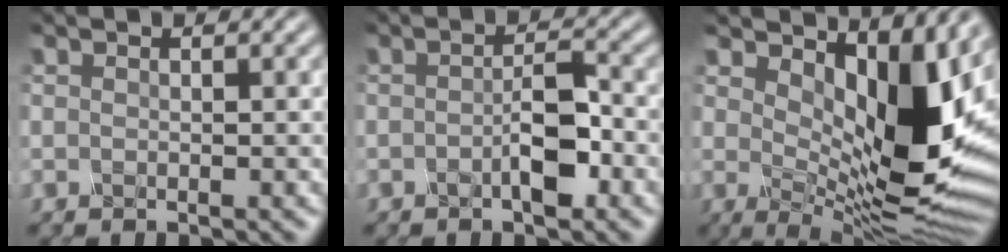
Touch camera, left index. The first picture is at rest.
{"total": 2.4, "force": [-1.0, 0.3, 2.1], "torque": [-0.050, 0.005, -0.013]}
{"total": 11.8, "force": [2.7, 5.5, 10.1], "torque": [-0.156, -0.015, 0.056]}